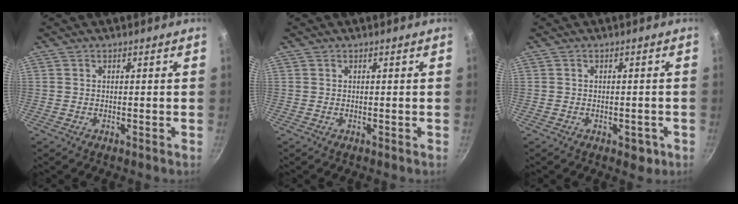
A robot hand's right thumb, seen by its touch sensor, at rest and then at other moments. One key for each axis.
{"total": 0.0}
{"total": 2.9, "fx": -1.3, "fy": 1.8, "fz": 1.9, "tx": -0.013, "ty": 0.010, "tz": -0.004}